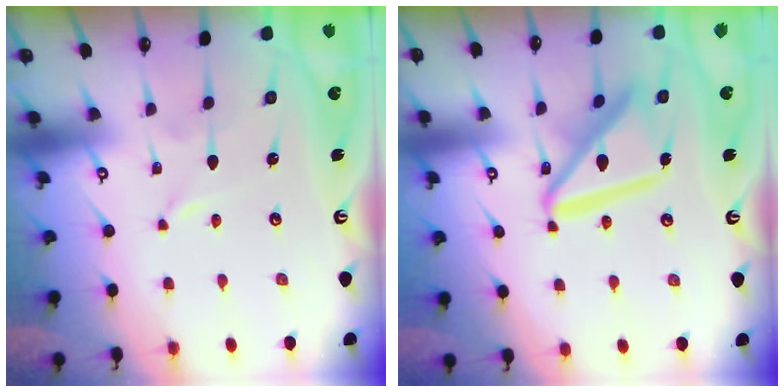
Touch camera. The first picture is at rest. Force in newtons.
{"total": 15.3, "press": 15.2, "slide": 1.7}